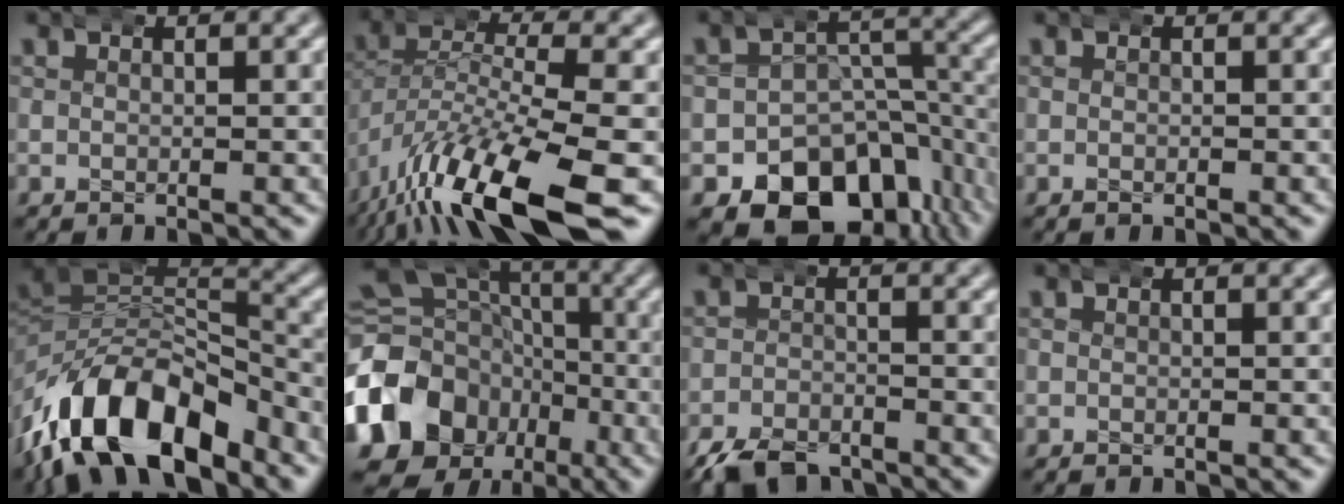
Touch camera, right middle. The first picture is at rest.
{"total": 9.5, "force": [-3.8, 4.3, 7.6], "torque": [-0.160, -0.023, -0.051]}
{"total": 14.7, "force": [-7.2, 10.8, 7.0], "torque": [-0.117, -0.049, -0.104]}
{"total": 0.5, "force": [-0.3, 0.3, 0.3], "torque": [-0.007, 0.001, -0.006]}
{"total": 12.7, "force": [-5.9, 8.1, 7.8], "torque": [-0.143, -0.035, -0.084]}
{"total": 17.2, "force": [-5.4, 14.7, 7.2], "torque": [-0.139, -0.056, -0.079]}
{"total": 4.8, "force": [-4.3, 1.8, 1.2], "torque": [-0.015, -0.011, -0.071]}
{"total": 0.0}